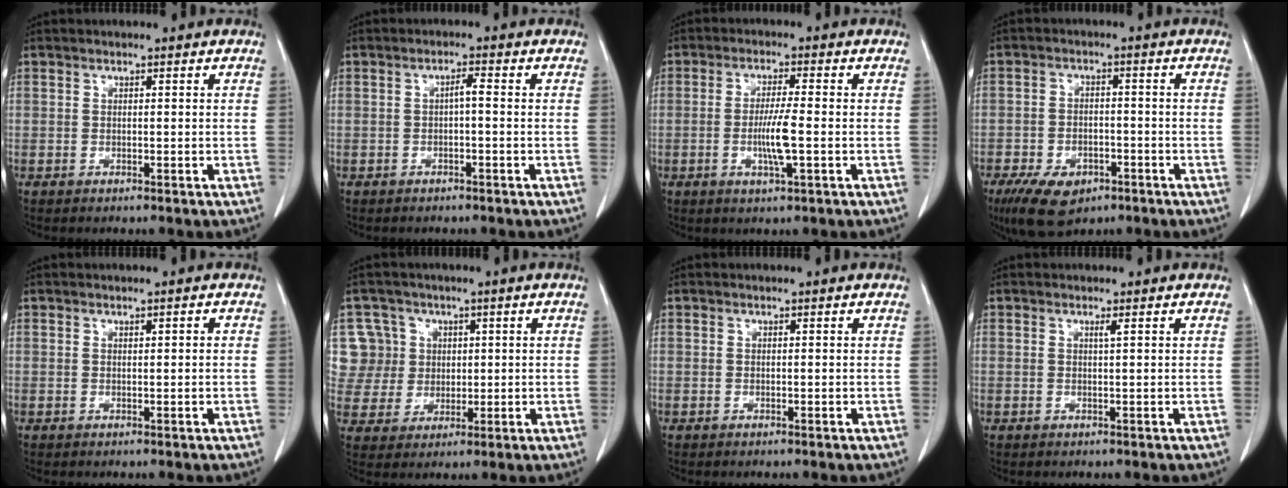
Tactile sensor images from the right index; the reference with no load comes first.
{"total": 1.6, "force": [-0.2, 0.3, 1.6], "torque": [-0.029, 0.005, -0.002]}
{"total": 5.4, "force": [-1.2, 0.2, 5.3], "torque": [-0.105, -0.009, -0.019]}
{"total": 9.2, "force": [-5.6, 5.1, 5.3], "torque": [-0.094, -0.002, -0.087]}
{"total": 0.6, "force": [0.2, 0.1, 0.6], "torque": [-0.013, 0.001, 0.003]}
{"total": 8.4, "force": [2.4, 8.1, 0.2], "torque": [-0.001, 0.026, 0.059]}
{"total": 0.0}
{"total": 0.6, "force": [0.3, -0.1, 0.5], "torque": [-0.014, -0.001, 0.011]}